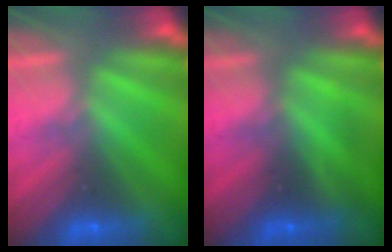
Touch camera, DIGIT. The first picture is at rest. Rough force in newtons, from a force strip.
{"total": 1.7}